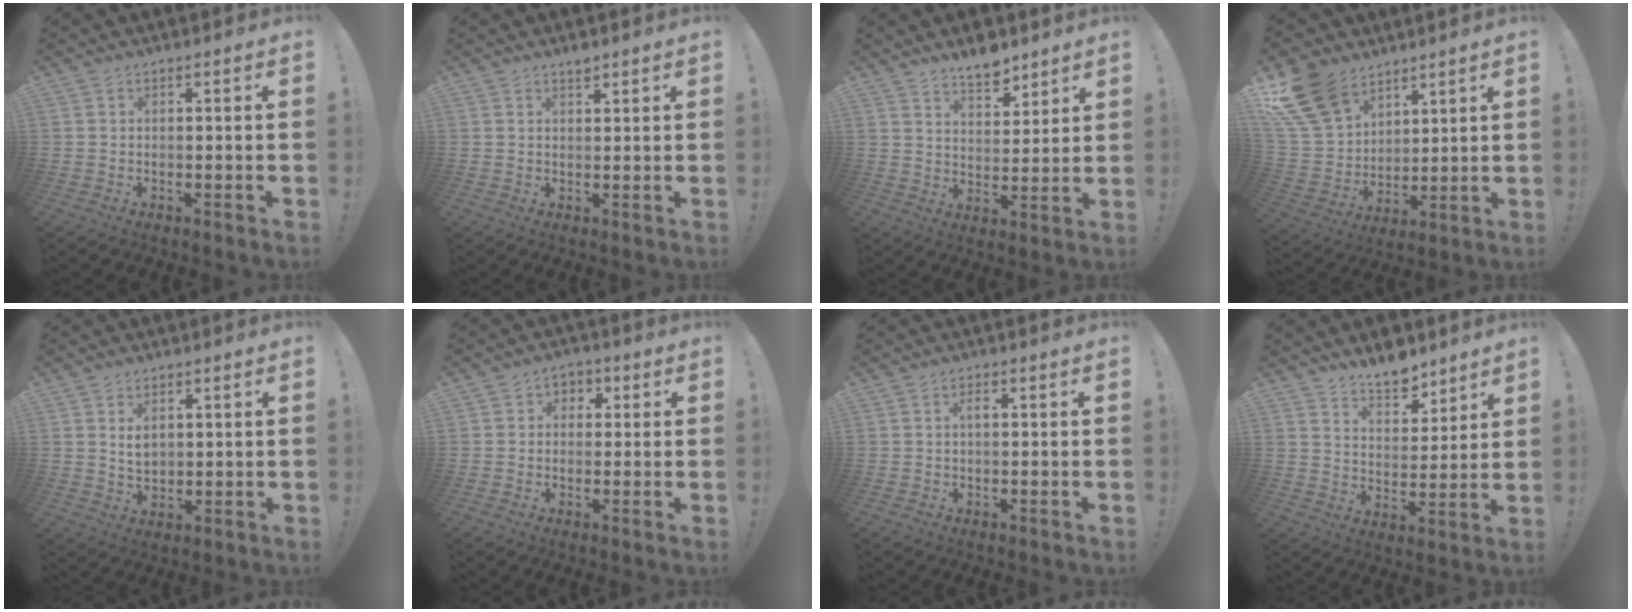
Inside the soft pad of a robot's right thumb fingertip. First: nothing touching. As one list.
[{"total": 2.0, "force": [1.8, 0.5, 0.7], "torque": [0.001, -0.012, 0.029]}, {"total": 8.0, "force": [6.7, 3.3, 2.8], "torque": [-0.020, -0.052, 0.121]}, {"total": 16.5, "force": [10.7, 10.3, 7.2], "torque": [-0.162, -0.064, 0.208]}, {"total": 4.4, "force": [1.7, 2.8, 2.9], "torque": [-0.039, -0.006, 0.029]}, {"total": 3.6, "force": [-0.6, 3.2, 1.3], "torque": [-0.015, 0.009, -0.013]}, {"total": 1.4, "force": [0.0, 0.5, 1.3], "torque": [-0.034, 0.008, -0.001]}, {"total": 9.0, "force": [7.8, 3.6, 2.8], "torque": [-0.034, -0.061, 0.145]}]